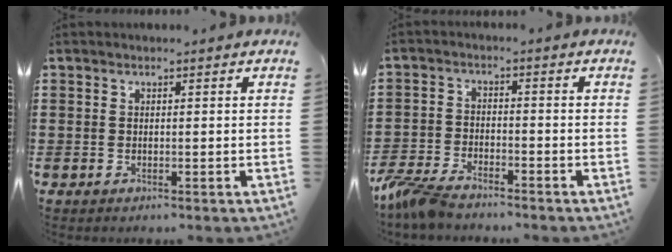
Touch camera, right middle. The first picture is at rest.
{"total": 4.8, "force": [-4.3, 0.9, 1.8], "torque": [-0.060, -0.009, -0.091]}